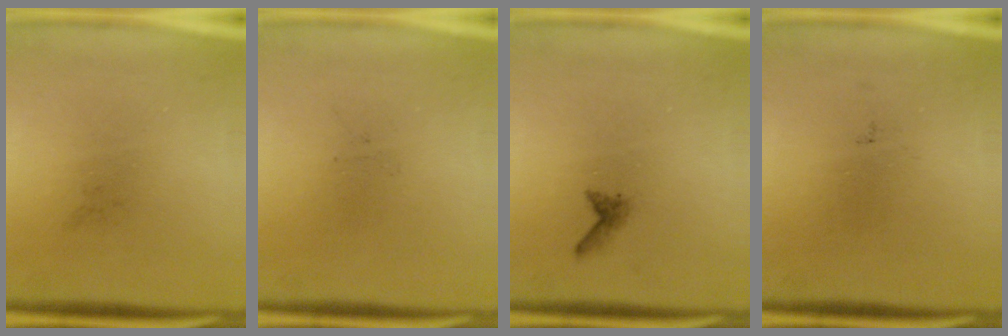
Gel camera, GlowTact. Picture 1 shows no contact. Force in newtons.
{"total": 0.0}
{"total": 0.9}
{"total": 0.0}